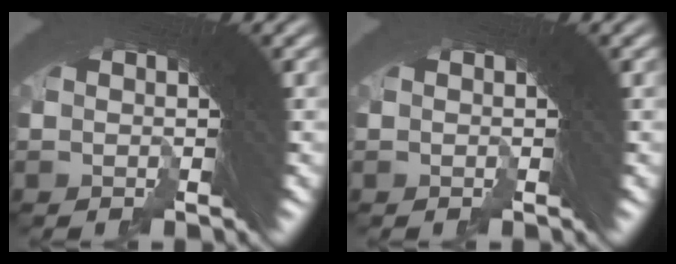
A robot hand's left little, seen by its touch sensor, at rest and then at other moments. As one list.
[{"total": 0.0}]